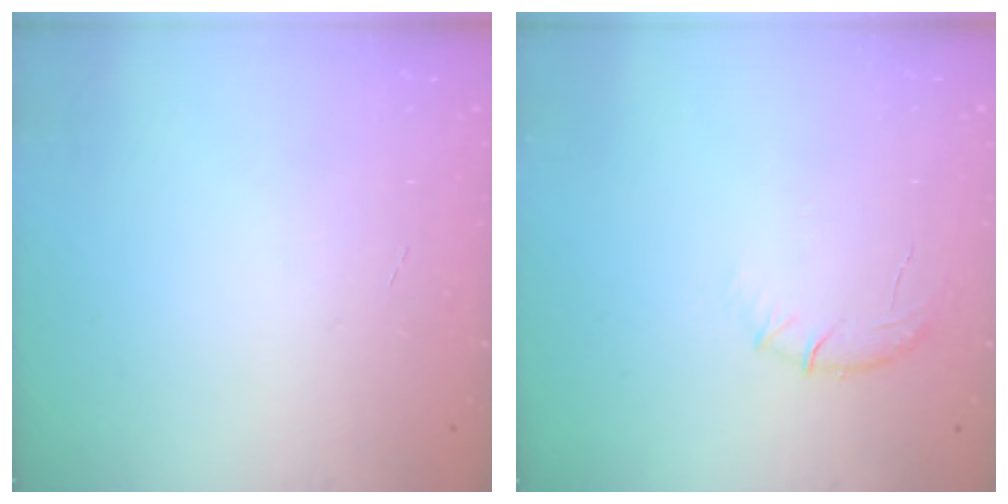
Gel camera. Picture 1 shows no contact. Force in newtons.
{"total": 6.1, "press": 5.7, "slide": 2.2}